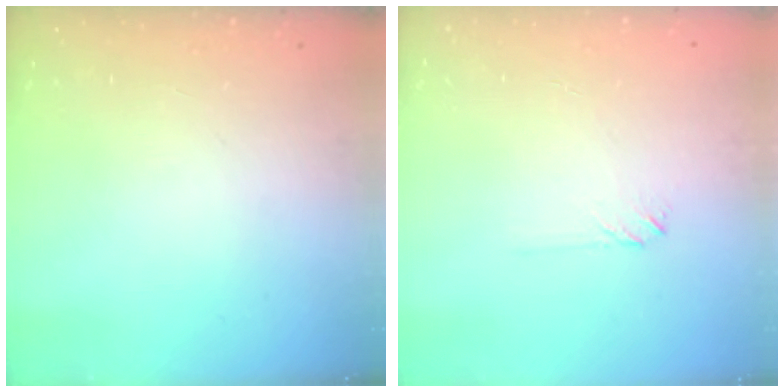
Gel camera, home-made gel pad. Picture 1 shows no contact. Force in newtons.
{"total": 2.0, "press": 2.0, "slide": 0.3}